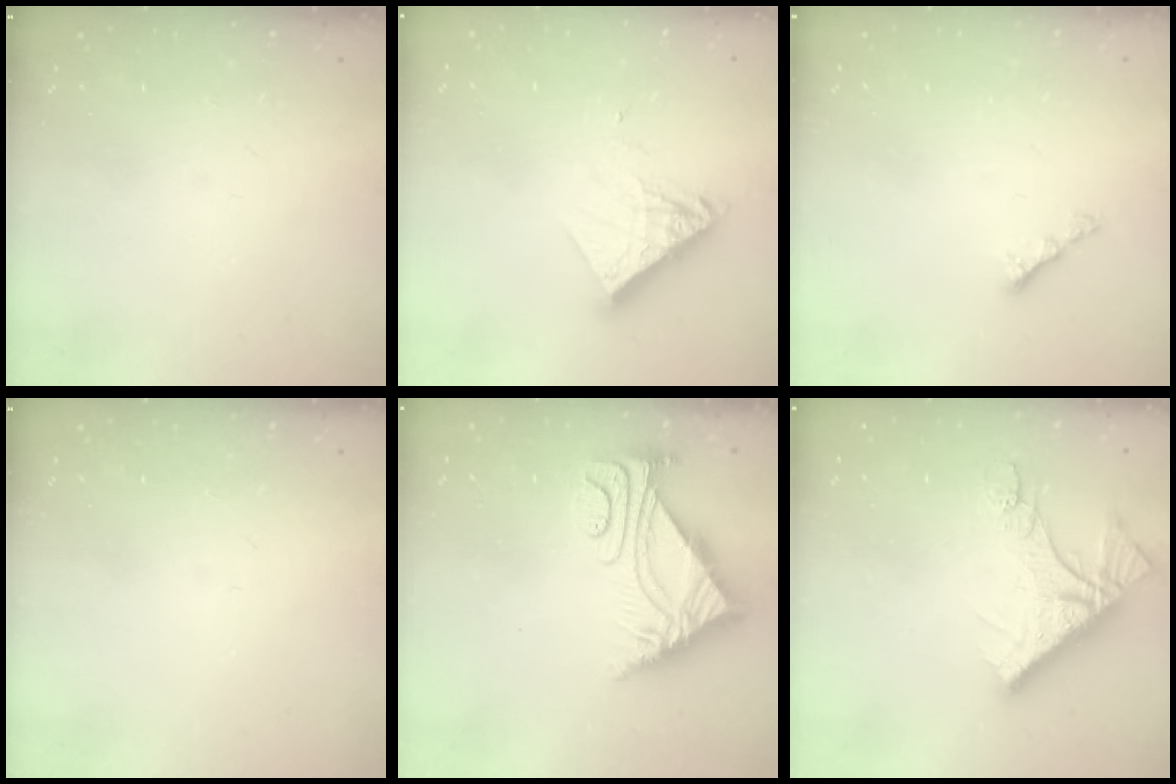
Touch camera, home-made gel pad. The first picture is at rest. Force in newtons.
{"total": 10.2, "press": 10.2, "slide": 0.3}
{"total": 3.9, "press": 3.9, "slide": 0.6}
{"total": 0.0}
{"total": 6.8, "press": 6.8, "slide": 0.5}
{"total": 13.5, "press": 13.5, "slide": 1.1}